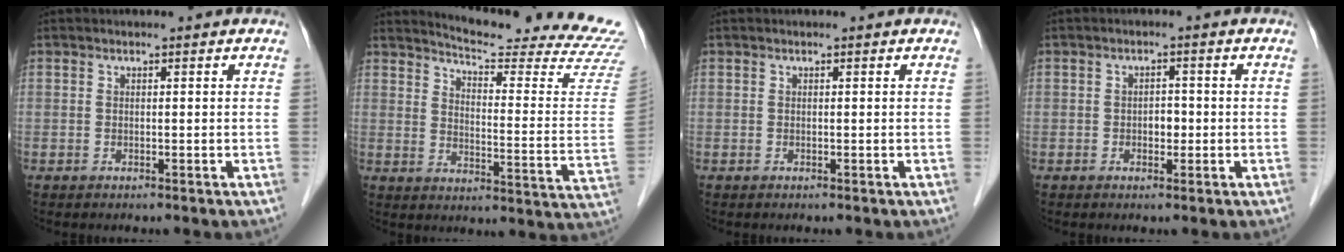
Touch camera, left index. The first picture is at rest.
{"total": 21.0, "force": [20.3, -0.9, 5.3], "torque": [-0.084, -0.136, 0.237]}
{"total": 0.0}
{"total": 1.9, "force": [-0.4, 1.3, 1.4], "torque": [-0.017, 0.005, -0.006]}